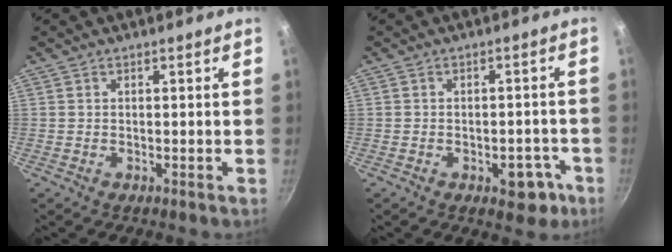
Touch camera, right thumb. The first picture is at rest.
{"total": 2.3, "force": [-1.2, 1.4, 1.4], "torque": [-0.008, 0.014, -0.007]}